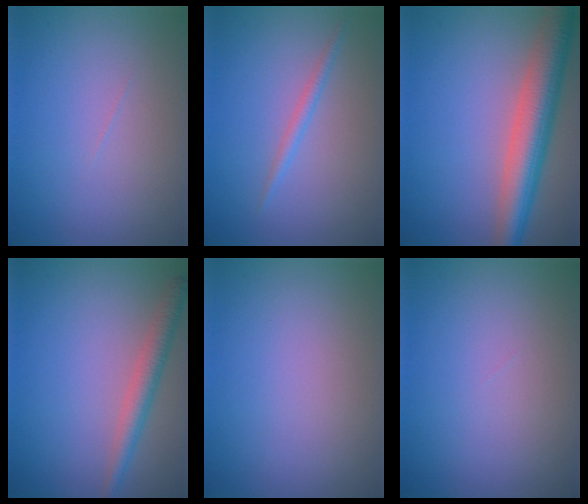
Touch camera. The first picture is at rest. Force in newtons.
{"total": 0.9, "press": 0.9, "slide": 0.1}
{"total": 7.1, "press": 7.1, "slide": 0.1}
{"total": 2.8, "press": 2.8, "slide": 0.2}
{"total": 0.0}
{"total": 0.0}